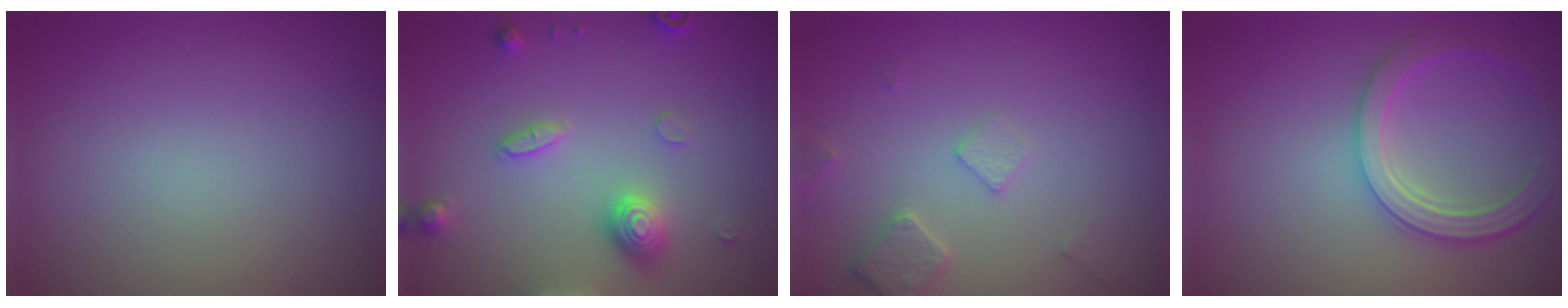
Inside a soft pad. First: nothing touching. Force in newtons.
{"total": 3.6, "press": 3.3, "slide": 1.4}
{"total": 2.1, "press": 2.1, "slide": 0.3}
{"total": 4.4, "press": 3.6, "slide": 2.6}